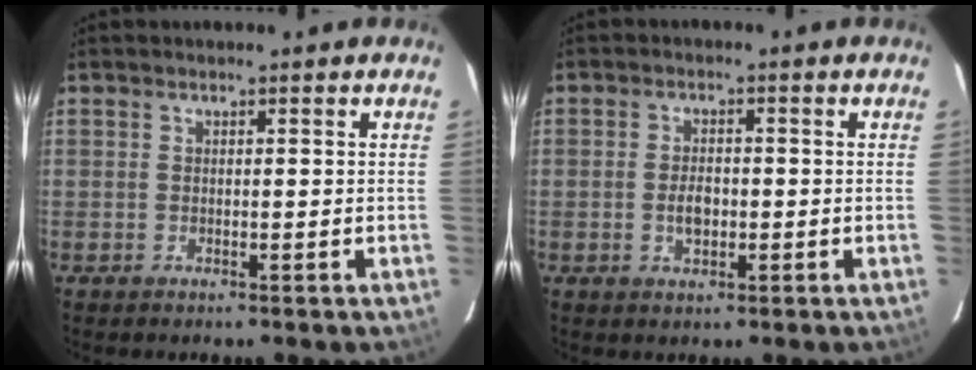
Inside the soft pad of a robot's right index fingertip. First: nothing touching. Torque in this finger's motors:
{"motor_torque": [1.03, 0.08, 0.55, 0.05]}